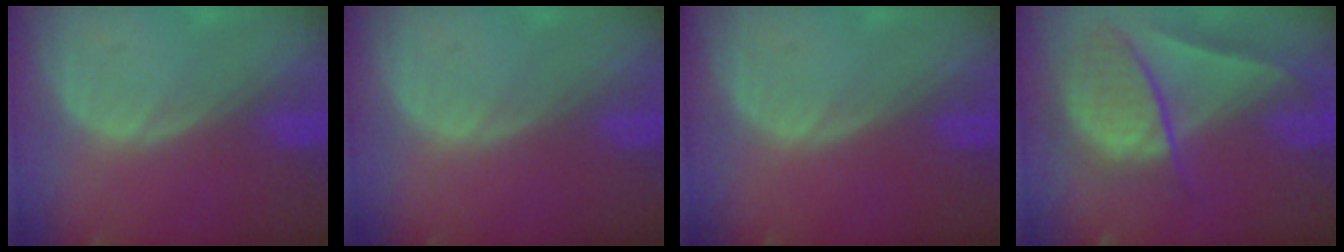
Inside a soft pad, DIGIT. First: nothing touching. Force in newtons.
{"total": 0.0}
{"total": 0.0}
{"total": 9.3, "press": 8.0, "slide": 4.8}